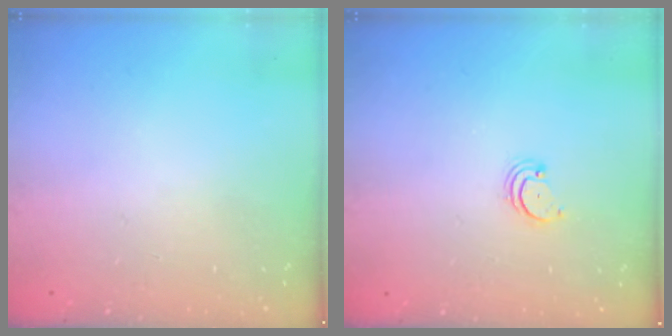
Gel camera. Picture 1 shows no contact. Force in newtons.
{"total": 2.2, "press": 2.2, "slide": 0.2}